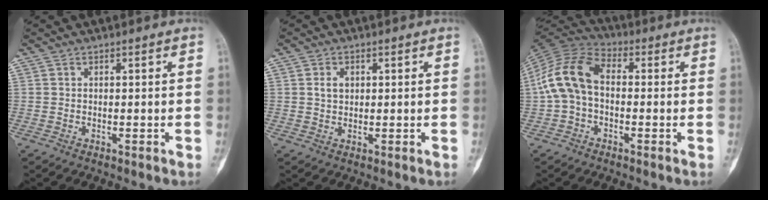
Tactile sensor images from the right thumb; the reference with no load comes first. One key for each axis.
{"total": 2.5, "fx": 0.7, "fy": 1.8, "fz": 1.6, "tx": -0.025, "ty": 0.001, "tz": 0.013}
{"total": 11.5, "fx": -0.2, "fy": 7.6, "fz": 8.6, "tx": -0.170, "ty": 0.032, "tz": -0.018}